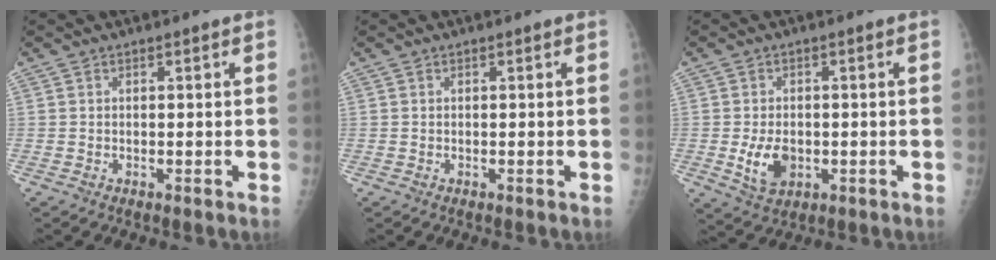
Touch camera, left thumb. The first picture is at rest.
{"total": 0.0}
{"total": 6.0, "force": [-1.0, 4.1, 4.3], "torque": [-0.065, -0.007, -0.008]}